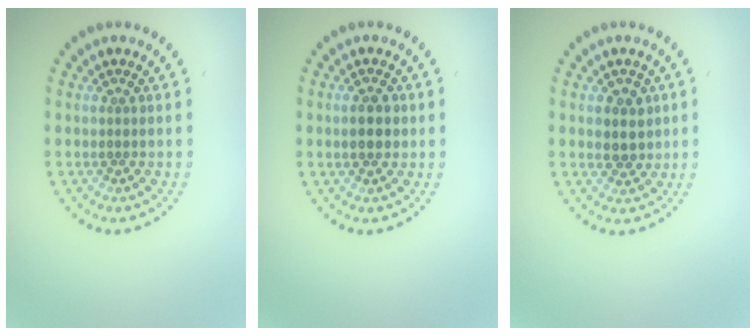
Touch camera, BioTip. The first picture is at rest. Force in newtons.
{"total": 2.4, "press": 2.4, "slide": 0.1}
{"total": 2.5, "press": 2.3, "slide": 0.8}